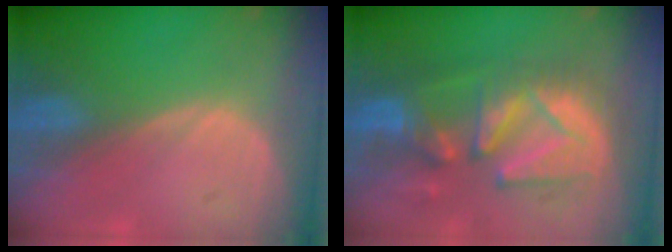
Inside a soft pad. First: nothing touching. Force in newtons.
{"total": 10.9, "press": 10.6, "slide": 2.8}